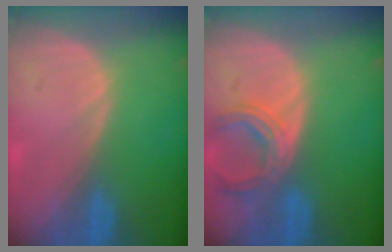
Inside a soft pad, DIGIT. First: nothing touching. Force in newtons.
{"total": 5.8, "press": 5.4, "slide": 2.2}